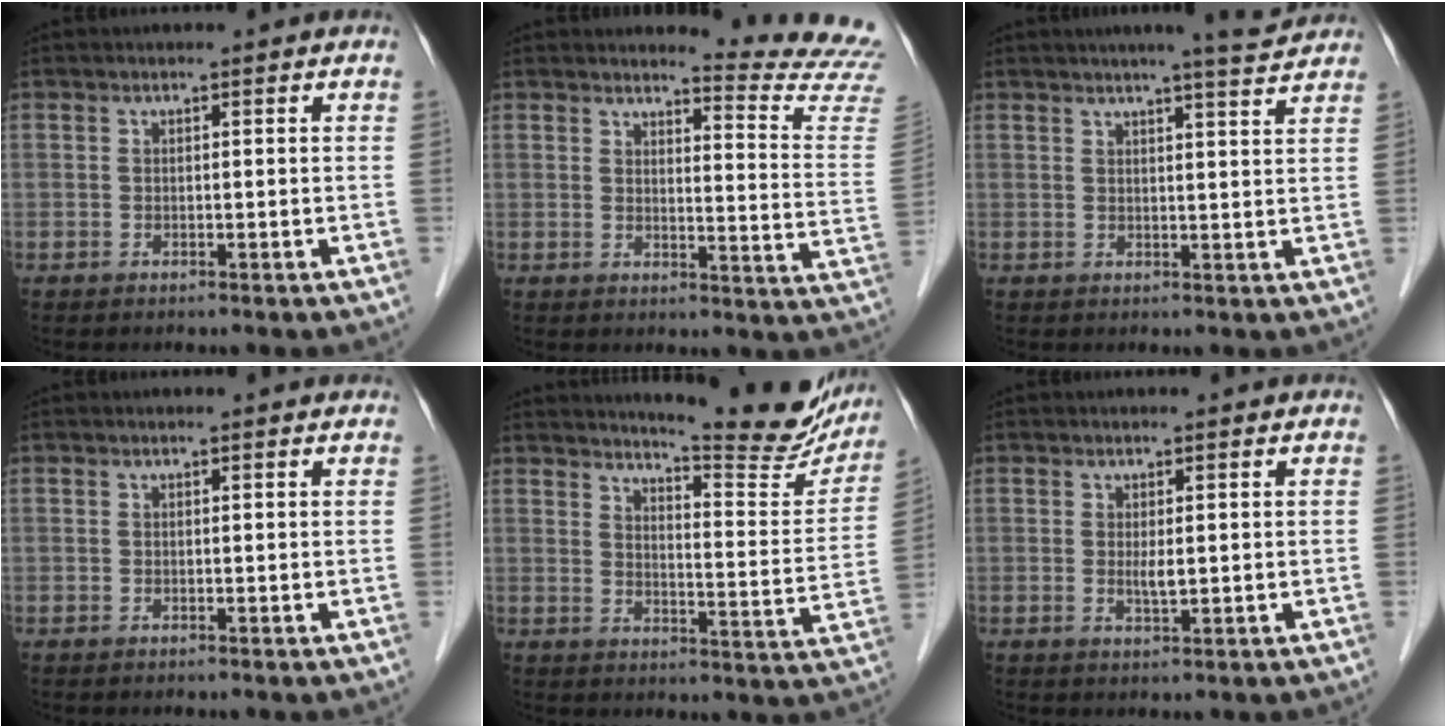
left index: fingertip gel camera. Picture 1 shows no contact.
{"total": 12.6, "force": [12.4, -1.7, 0.7], "torque": [-0.004, -0.137, 0.120]}
{"total": 6.1, "force": [5.5, -0.5, 2.6], "torque": [-0.044, 0.002, 0.063]}
{"total": 1.2, "force": [1.2, 0.2, 0.2], "torque": [-0.013, 0.005, 0.009]}
{"total": 17.6, "force": [16.1, 1.8, 6.8], "torque": [-0.090, -0.073, 0.191]}
{"total": 1.7, "force": [0.3, 0.4, 1.7], "torque": [-0.035, -0.004, 0.008]}